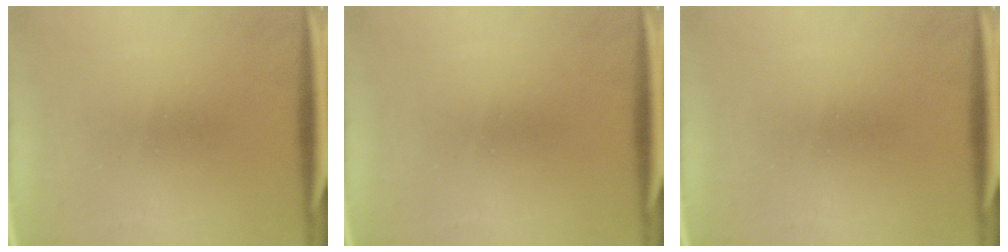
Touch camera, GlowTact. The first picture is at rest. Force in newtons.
{"total": 0.0}
{"total": 0.0}